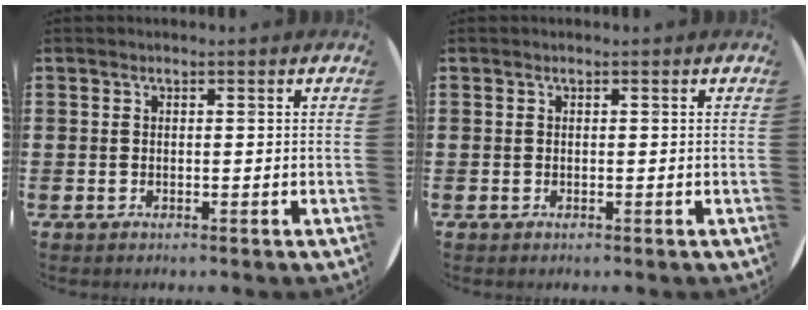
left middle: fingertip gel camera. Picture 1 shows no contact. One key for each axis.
{"total": 0.0}